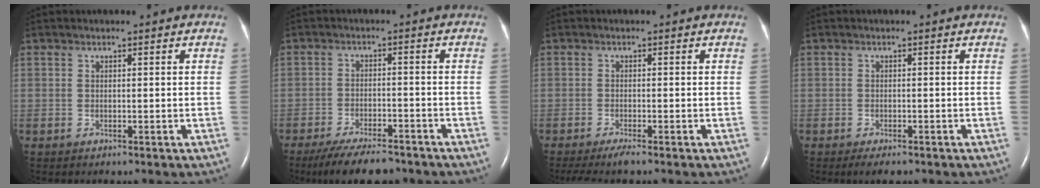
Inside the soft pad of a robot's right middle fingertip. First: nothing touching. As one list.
[{"total": 10.0, "force": [-8.4, 2.5, 4.8], "torque": [-0.078, -0.015, -0.131]}, {"total": 3.8, "force": [-3.1, -0.1, 2.3], "torque": [-0.043, -0.011, -0.054]}, {"total": 2.3, "force": [-1.6, 0.7, 1.5], "torque": [-0.025, -0.005, -0.020]}]